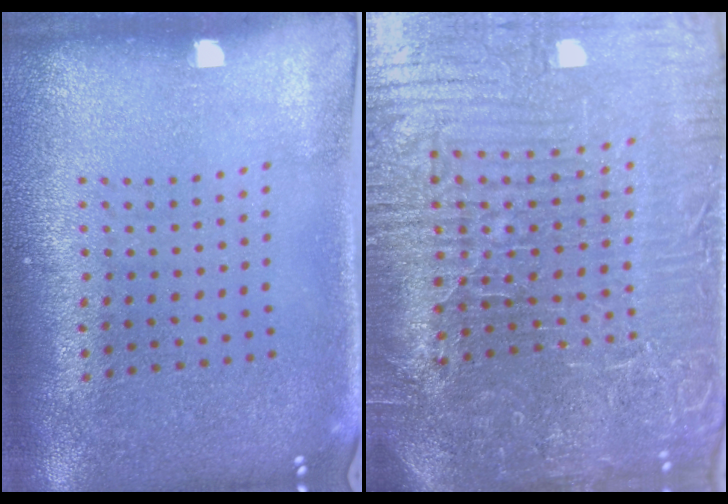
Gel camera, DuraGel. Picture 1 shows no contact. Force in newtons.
{"total": 7.2, "press": 6.4, "slide": 3.3}